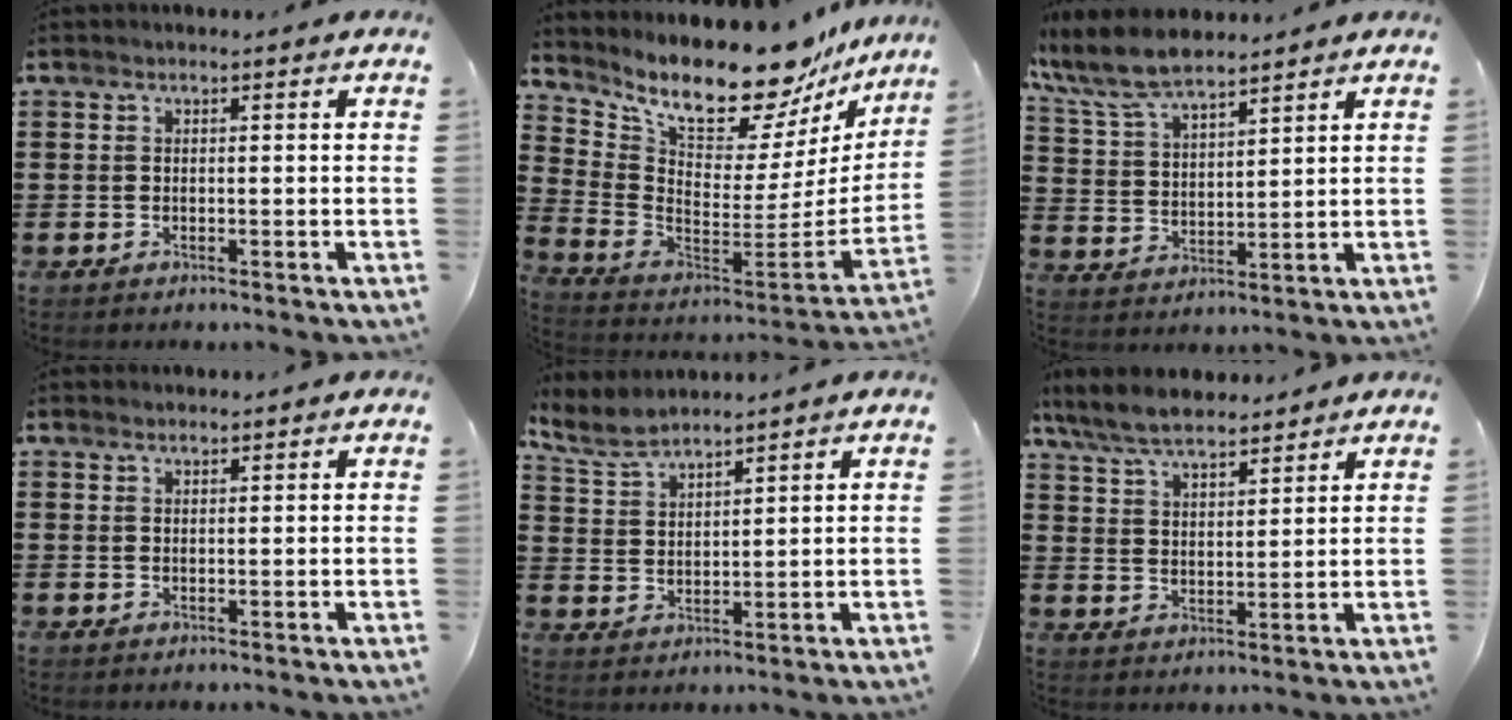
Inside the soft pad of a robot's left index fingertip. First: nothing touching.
{"total": 13.7, "force": [11.8, 3.4, 6.0], "torque": [-0.121, -0.102, 0.195]}
{"total": 8.0, "force": [7.0, 2.0, 3.3], "torque": [-0.092, -0.018, 0.128]}
{"total": 0.9, "force": [0.9, 0.2, 0.1], "torque": [-0.004, 0.000, 0.018]}
{"total": 4.5, "force": [4.1, 1.1, 1.5], "torque": [-0.045, -0.011, 0.077]}
{"total": 7.1, "force": [6.3, 1.8, 2.7], "torque": [-0.074, -0.011, 0.119]}